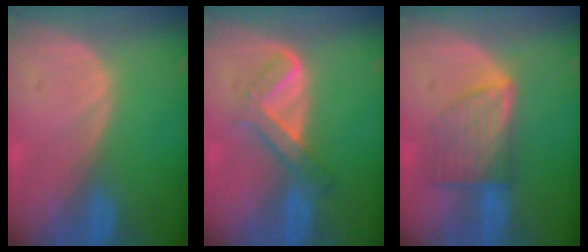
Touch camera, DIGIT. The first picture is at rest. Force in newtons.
{"total": 5.1, "press": 4.9, "slide": 1.2}
{"total": 7.3, "press": 6.5, "slide": 3.3}